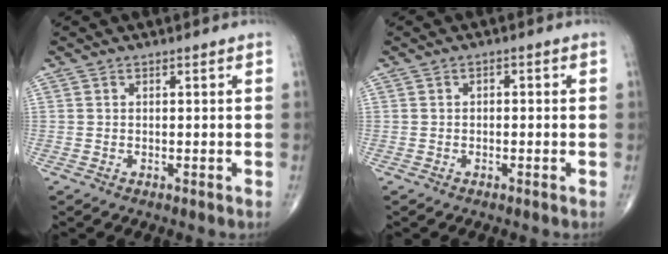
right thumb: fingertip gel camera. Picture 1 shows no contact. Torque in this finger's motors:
{"motor_torque": [0.13, -0.09, -0.25, 0.02, 0.02]}